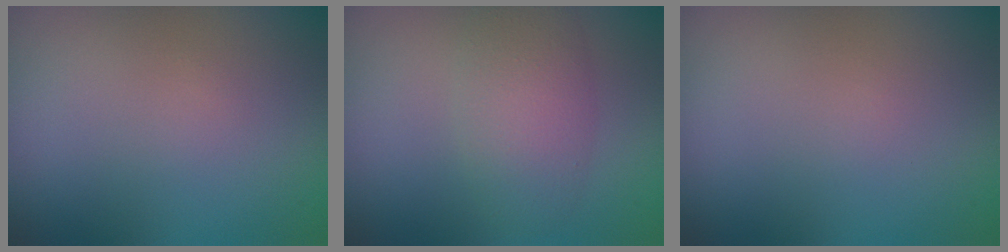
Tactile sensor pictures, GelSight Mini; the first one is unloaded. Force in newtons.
{"total": 3.8, "press": 3.8, "slide": 0.1}
{"total": 0.0}